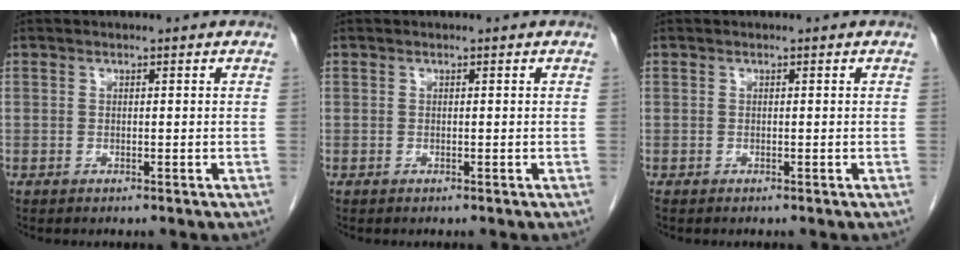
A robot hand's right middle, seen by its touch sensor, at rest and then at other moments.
{"total": 0.0}
{"total": 0.0}